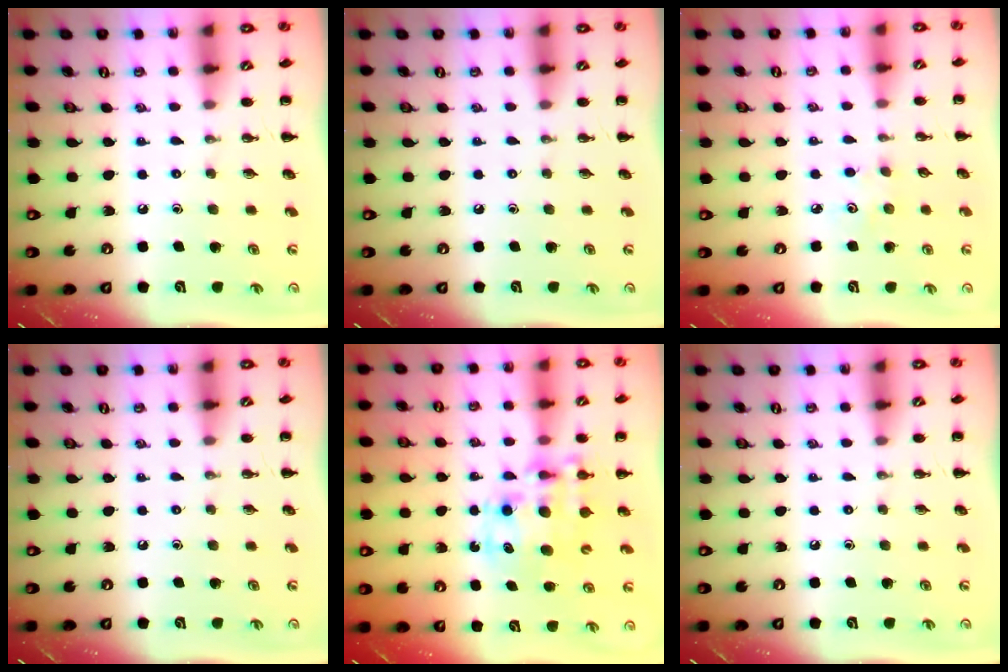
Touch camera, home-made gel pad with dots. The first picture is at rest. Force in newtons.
{"total": 0.0}
{"total": 2.9, "press": 2.8, "slide": 0.8}
{"total": 0.0}
{"total": 11.5, "press": 11.2, "slide": 2.5}
{"total": 0.0}